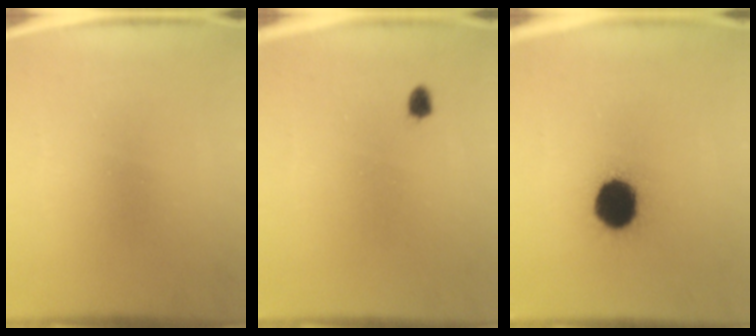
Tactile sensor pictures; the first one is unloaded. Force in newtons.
{"total": 1.2}
{"total": 13.9}